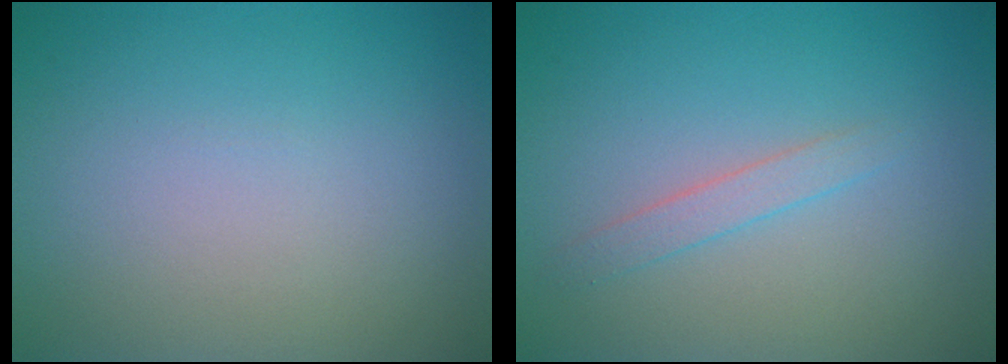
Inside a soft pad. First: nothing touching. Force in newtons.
{"total": 1.3, "press": 1.3, "slide": 0.1}